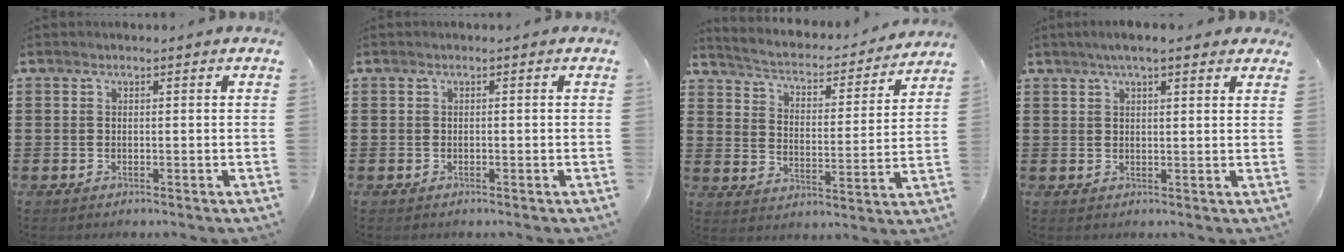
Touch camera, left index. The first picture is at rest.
{"total": 0.0}
{"total": 2.8, "force": [2.7, 0.4, 0.8], "torque": [-0.035, -0.030, 0.034]}
{"total": 4.1, "force": [2.9, 0.7, 2.7], "torque": [-0.058, 0.007, 0.052]}